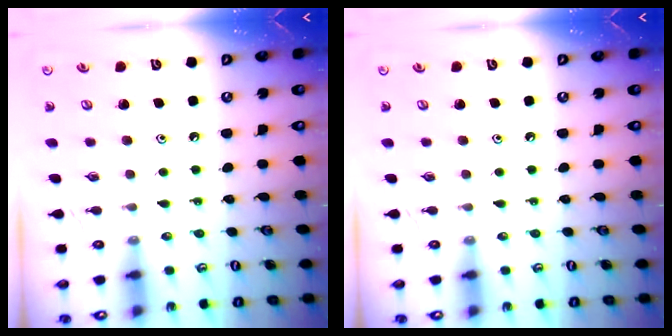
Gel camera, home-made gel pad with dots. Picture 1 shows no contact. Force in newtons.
{"total": 0.0}